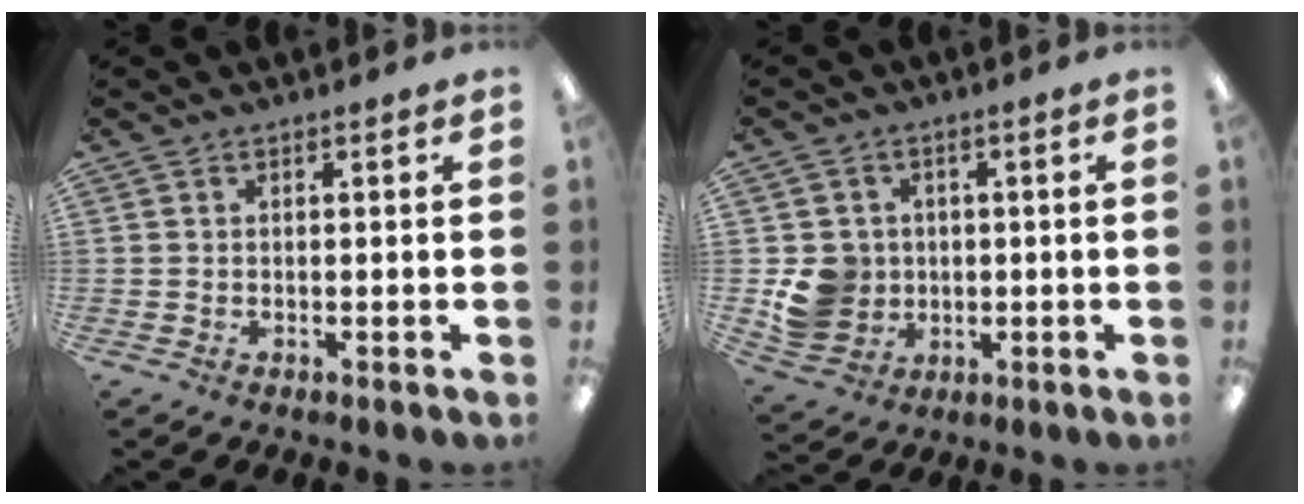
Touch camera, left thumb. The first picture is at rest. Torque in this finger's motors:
{"motor_torque": [-0.01, 0.11, 0.27, -0.28, 0.05]}